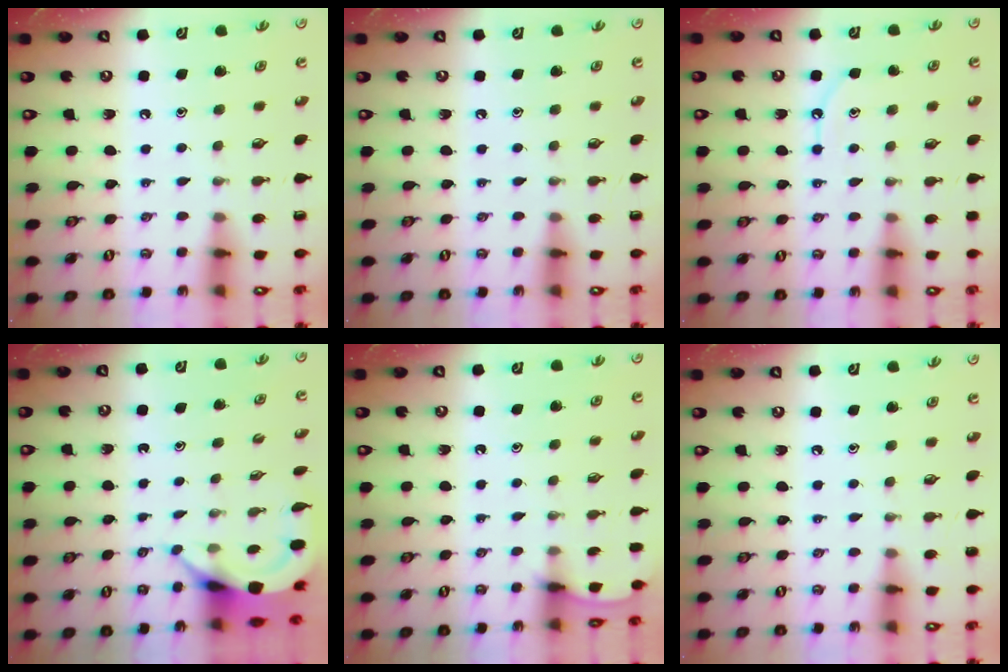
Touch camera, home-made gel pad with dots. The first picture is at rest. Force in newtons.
{"total": 0.0}
{"total": 6.1, "press": 6.1, "slide": 0.6}
{"total": 4.2, "press": 4.2, "slide": 0.1}
{"total": 2.1, "press": 2.1, "slide": 0.3}
{"total": 0.0}